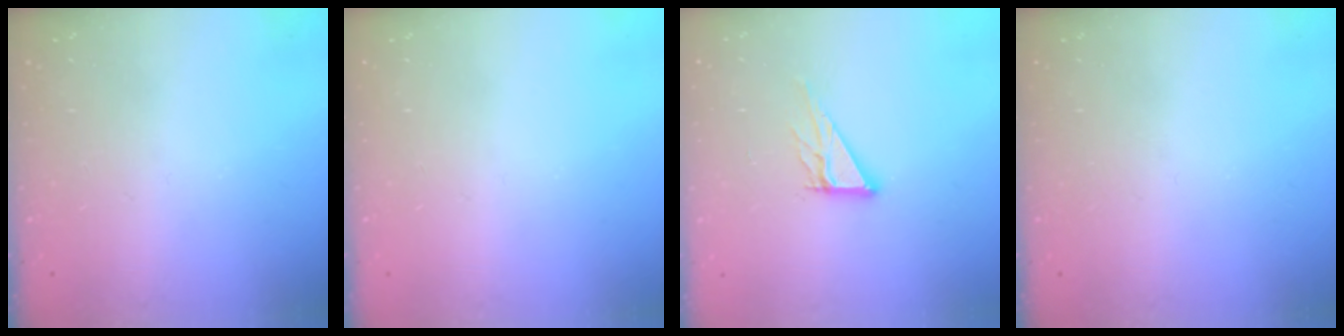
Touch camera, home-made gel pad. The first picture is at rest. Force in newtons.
{"total": 0.0}
{"total": 9.0, "press": 8.9, "slide": 0.7}
{"total": 0.0}